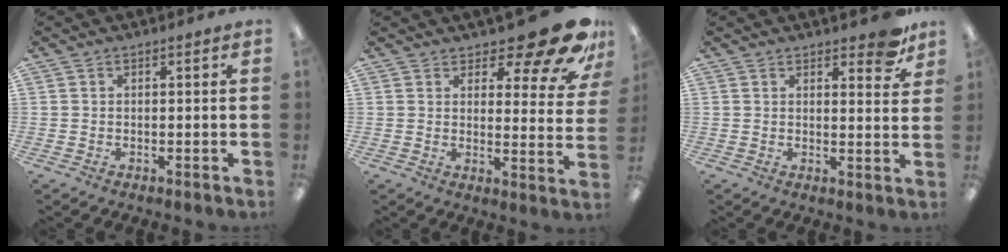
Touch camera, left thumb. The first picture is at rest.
{"total": 14.1, "force": [10.4, 4.4, 8.5], "torque": [-0.105, -0.078, 0.172]}
{"total": 6.0, "force": [4.6, 2.4, 3.1], "torque": [-0.024, -0.027, 0.075]}